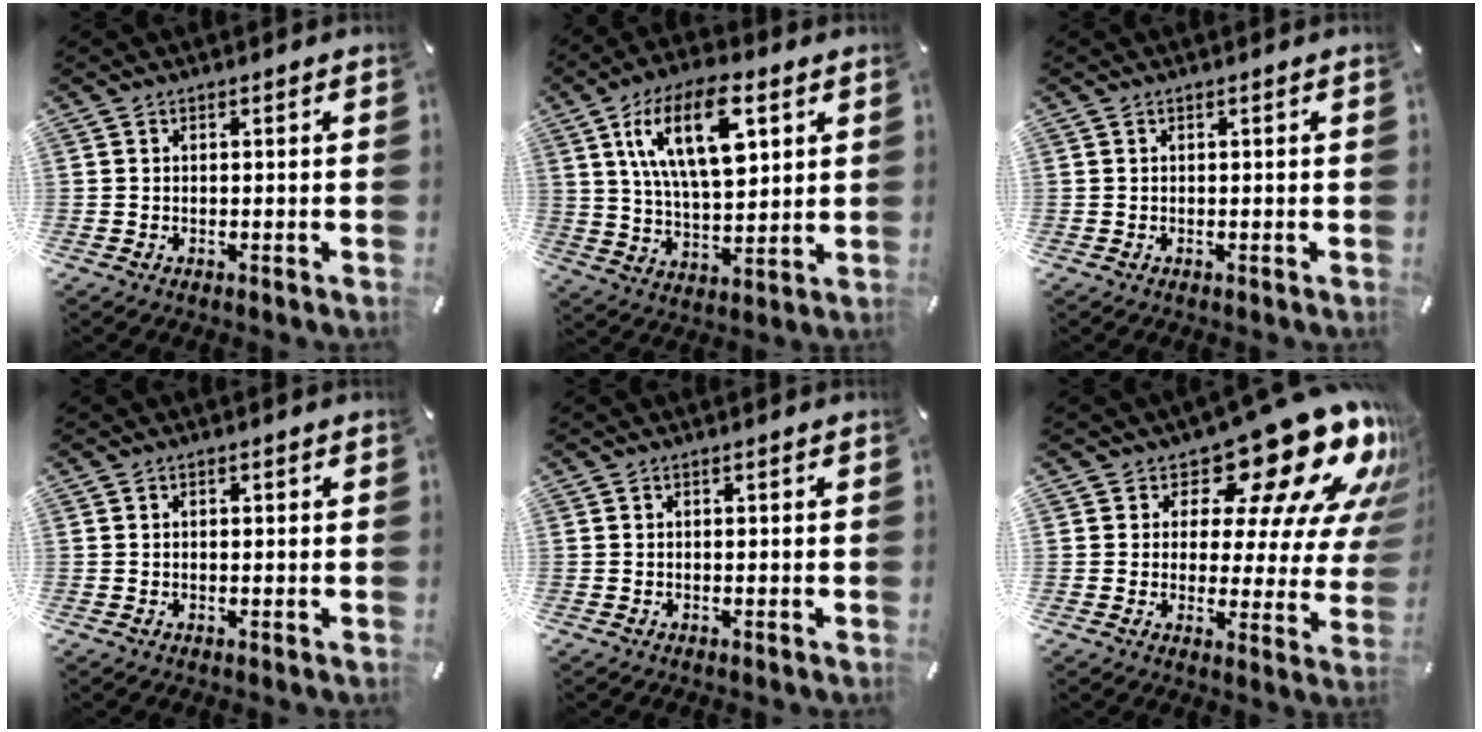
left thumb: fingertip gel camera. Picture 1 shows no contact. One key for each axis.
{"total": 17.2, "fx": 7.4, "fy": 8.2, "fz": 13.1, "tx": -0.251, "ty": -0.011, "tz": 0.122}
{"total": 0.0}
{"total": 0.5, "fx": 0.1, "fy": 0.4, "fz": 0.3, "tx": -0.007, "ty": 0.003, "tz": 0.000}
{"total": 0.0}
{"total": 19.5, "fx": 13.6, "fy": 7.4, "fz": 11.8, "tx": -0.156, "ty": -0.110, "tz": 0.219}